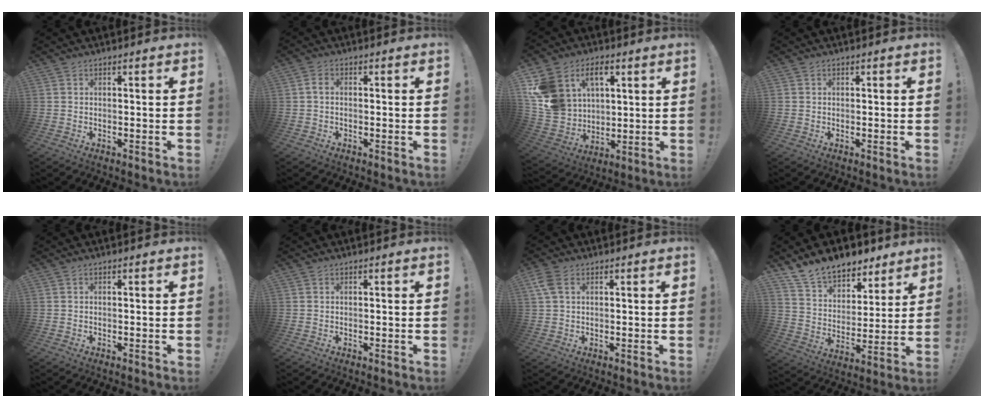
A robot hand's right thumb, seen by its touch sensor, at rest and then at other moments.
{"total": 1.5, "force": [-0.3, 0.9, 1.1], "torque": [-0.019, 0.008, -0.005]}
{"total": 15.6, "force": [6.7, 12.0, 7.4], "torque": [-0.159, -0.033, 0.133]}
{"total": 0.6, "force": [0.1, 0.5, -0.4], "torque": [0.007, 0.002, 0.002]}
{"total": 0.0}
{"total": 0.0}
{"total": 4.2, "force": [1.7, 2.6, 2.9], "torque": [-0.058, 0.000, 0.032]}
{"total": 13.2, "force": [11.1, 6.4, 3.4], "torque": [-0.071, -0.083, 0.209]}